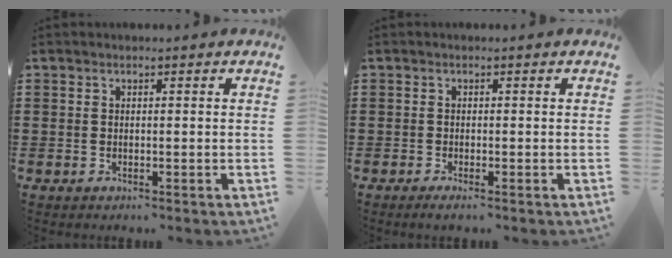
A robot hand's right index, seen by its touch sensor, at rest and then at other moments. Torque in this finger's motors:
{"motor_torque": [-0.58, 0.62, -0.34, 0.01]}